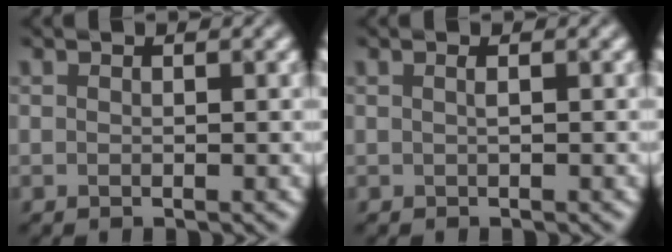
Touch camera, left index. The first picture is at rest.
{"total": 0.0}